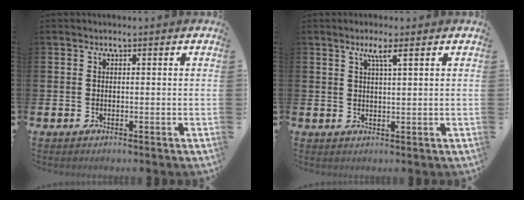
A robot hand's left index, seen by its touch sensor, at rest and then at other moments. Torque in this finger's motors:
{"motor_torque": [0.33, -0.15, 0.14, 0.07]}